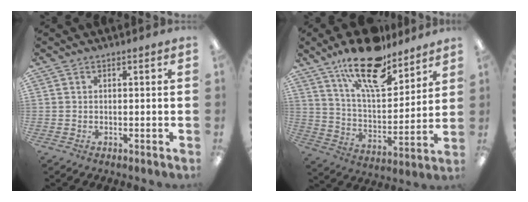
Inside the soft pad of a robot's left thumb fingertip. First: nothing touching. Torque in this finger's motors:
{"motor_torque": [0.40, 0.68, 1.53, -1.24, 0.40]}